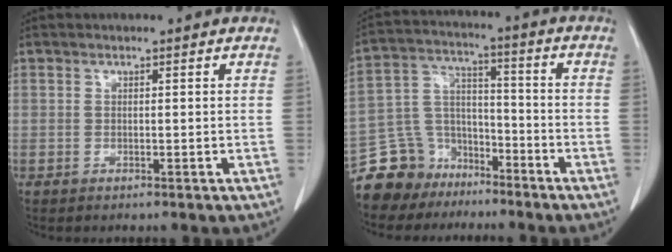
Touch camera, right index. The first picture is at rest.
{"total": 10.0, "force": [-7.4, 6.7, 0.5], "torque": [-0.020, 0.046, -0.132]}